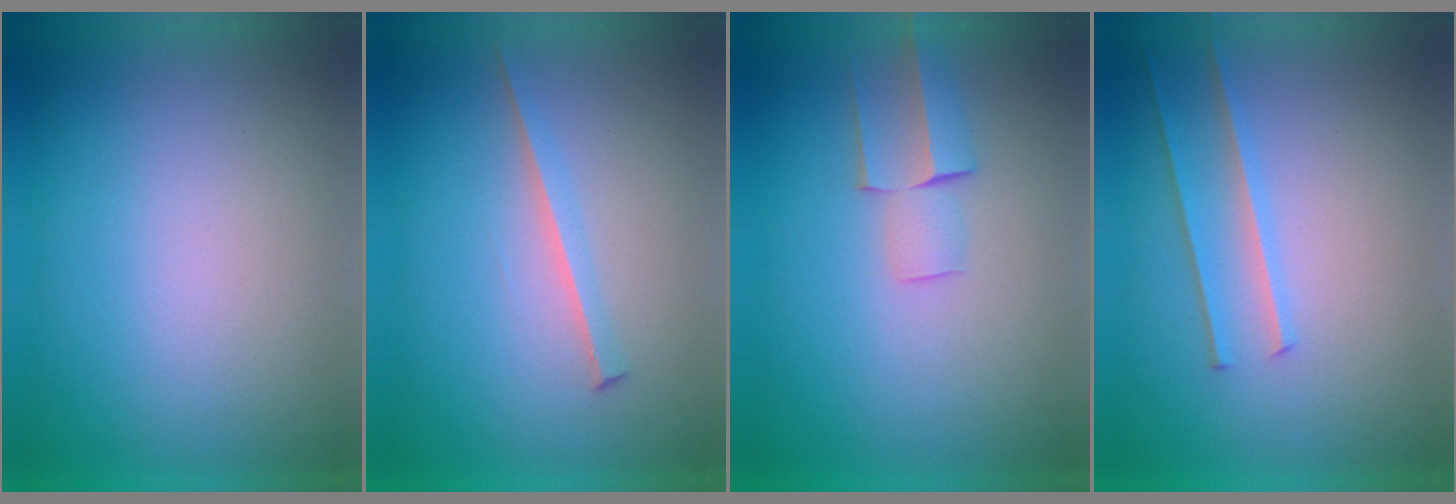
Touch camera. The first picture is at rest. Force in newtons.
{"total": 1.8}
{"total": 2.5}
{"total": 2.2}